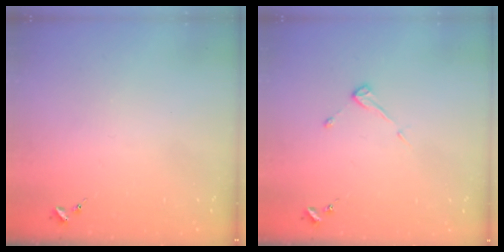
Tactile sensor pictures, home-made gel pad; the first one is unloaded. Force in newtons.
{"total": 3.8, "press": 3.8, "slide": 0.4}